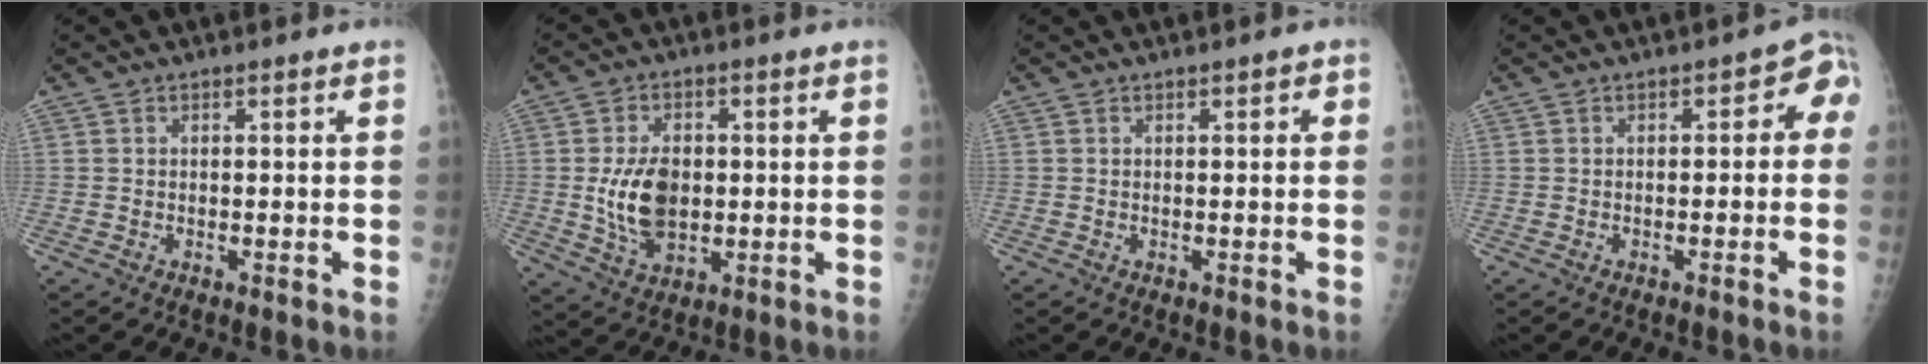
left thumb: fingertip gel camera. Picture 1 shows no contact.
{"total": 9.8, "force": [-0.3, 6.4, 7.5], "torque": [-0.119, -0.005, 0.002]}
{"total": 1.1, "force": [0.2, 0.6, 0.9], "torque": [-0.005, 0.004, -0.002]}
{"total": 4.3, "force": [-1.4, 2.7, 3.0], "torque": [-0.011, 0.033, -0.026]}